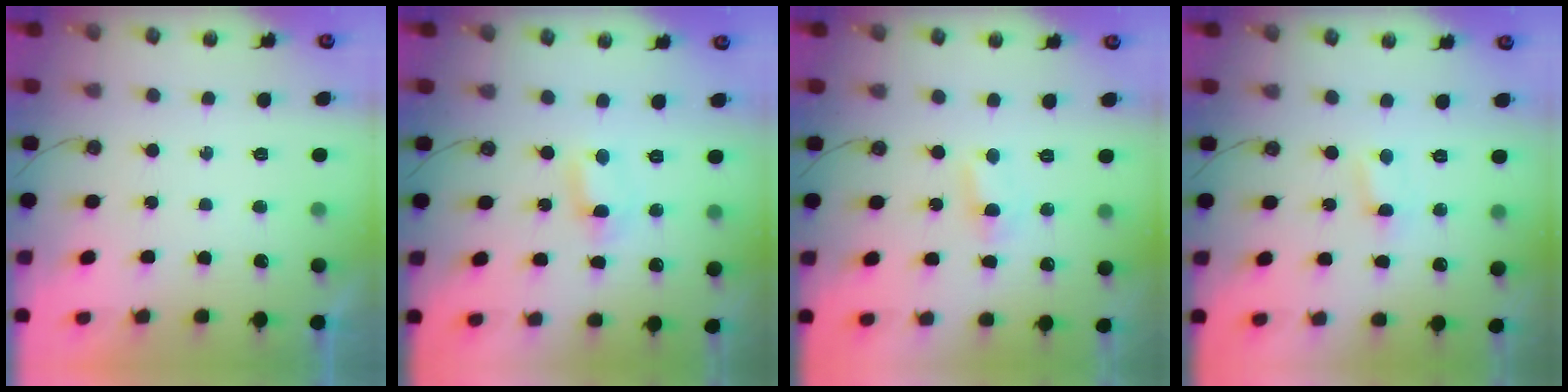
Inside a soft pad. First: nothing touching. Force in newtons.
{"total": 1.6, "press": 1.1, "slide": 1.1}
{"total": 1.5, "press": 1.3, "slide": 0.6}
{"total": 0.0}